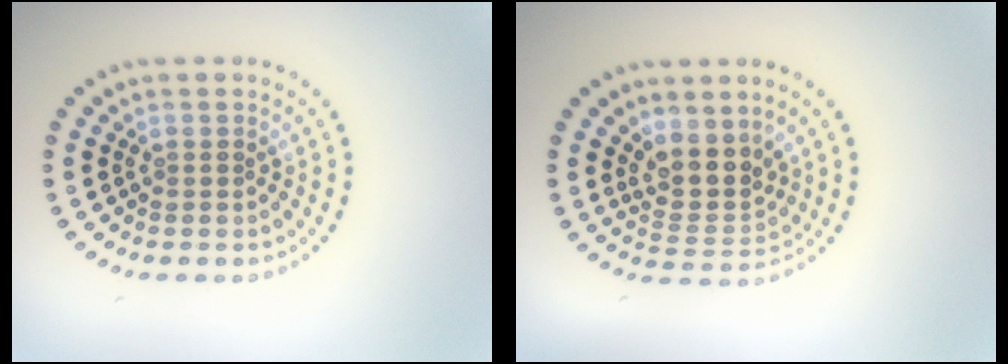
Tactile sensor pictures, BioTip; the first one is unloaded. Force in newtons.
{"total": 3.4, "press": 2.6, "slide": 2.1}